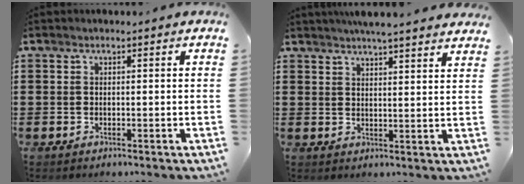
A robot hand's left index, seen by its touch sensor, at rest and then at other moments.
{"total": 4.3, "force": [4.1, -0.4, 1.2], "torque": [-0.035, -0.012, 0.074]}